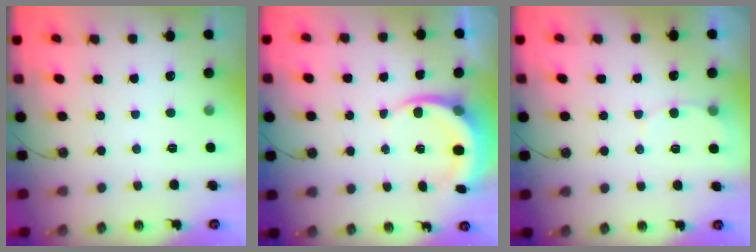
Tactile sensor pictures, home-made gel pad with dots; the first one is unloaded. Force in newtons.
{"total": 8.7, "press": 8.6, "slide": 0.7}
{"total": 4.2, "press": 4.2, "slide": 0.3}